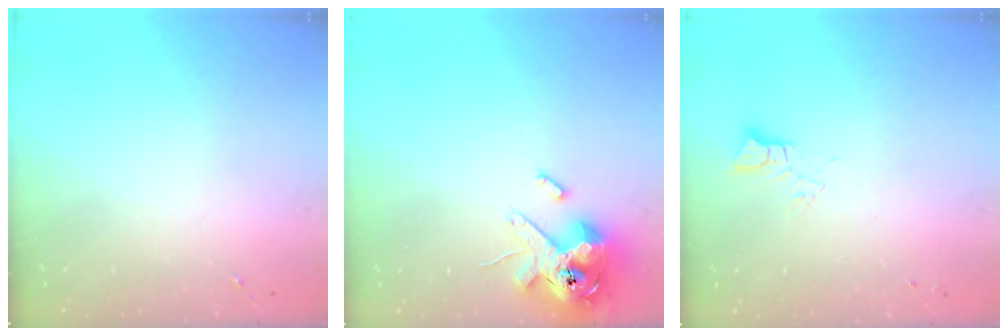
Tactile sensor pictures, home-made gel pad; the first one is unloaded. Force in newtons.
{"total": 14.8, "press": 14.5, "slide": 2.9}
{"total": 3.4, "press": 3.4, "slide": 0.2}